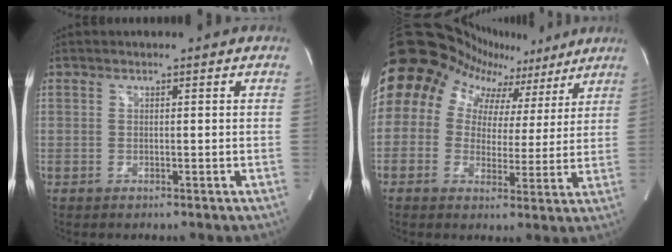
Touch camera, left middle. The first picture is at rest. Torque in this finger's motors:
{"motor_torque": [2.14, 0.00, 1.05, 0.21]}